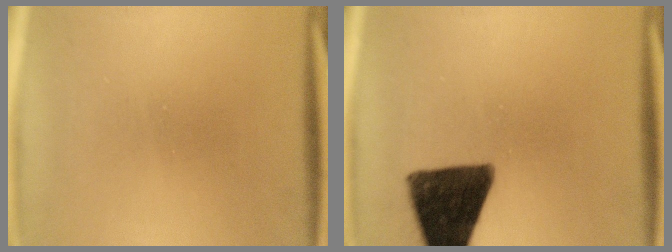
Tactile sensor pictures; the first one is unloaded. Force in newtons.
{"total": 14.9}